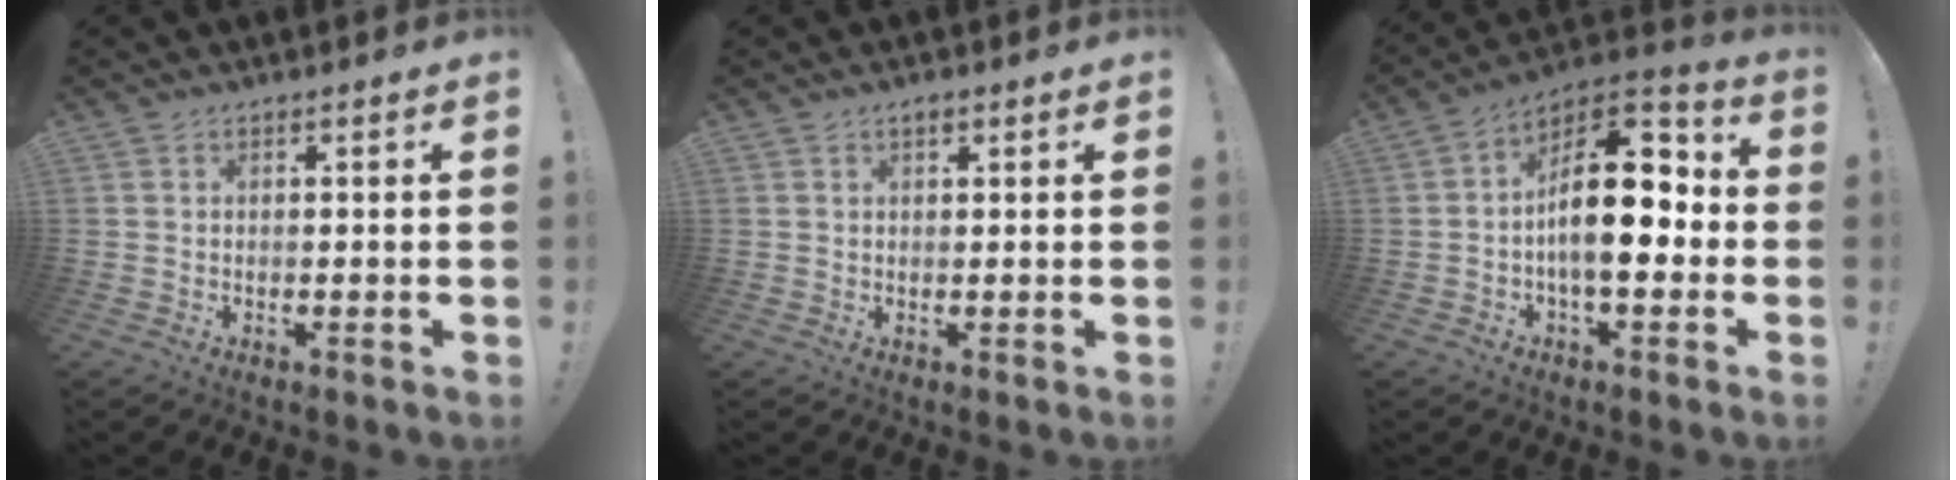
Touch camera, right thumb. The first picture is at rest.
{"total": 1.3, "force": [0.9, 0.5, 0.8], "torque": [-0.013, 0.000, 0.014]}
{"total": 18.6, "force": [-0.6, 9.6, 15.9], "torque": [-0.247, 0.008, -0.010]}